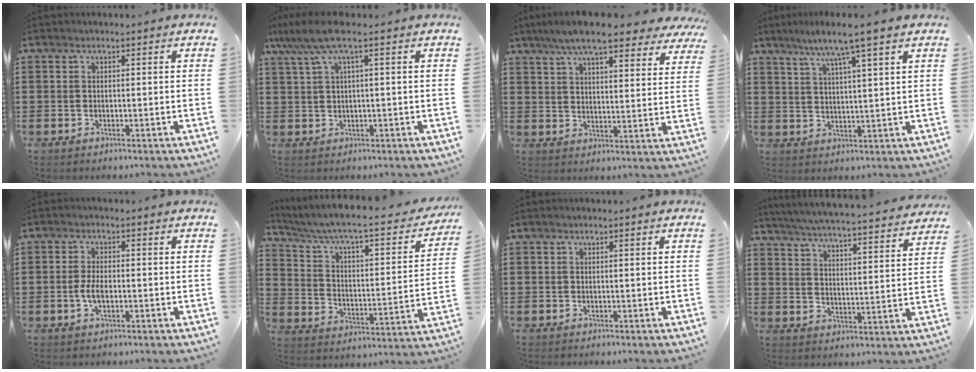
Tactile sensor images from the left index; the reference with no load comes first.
{"total": 5.8, "force": [1.8, 0.8, 5.5], "torque": [-0.123, -0.004, 0.027]}
{"total": 9.3, "force": [7.9, 1.0, 4.9], "torque": [-0.112, -0.022, 0.140]}
{"total": 6.9, "force": [5.0, -0.6, 4.7], "torque": [-0.105, -0.014, 0.082]}
{"total": 3.5, "force": [-0.7, 1.5, 3.1], "torque": [-0.072, -0.002, -0.017]}
{"total": 5.6, "force": [4.3, 0.6, 3.6], "torque": [-0.090, -0.041, 0.064]}
{"total": 0.0}
{"total": 4.9, "force": [4.7, -0.5, 1.5], "torque": [-0.051, -0.041, 0.075]}